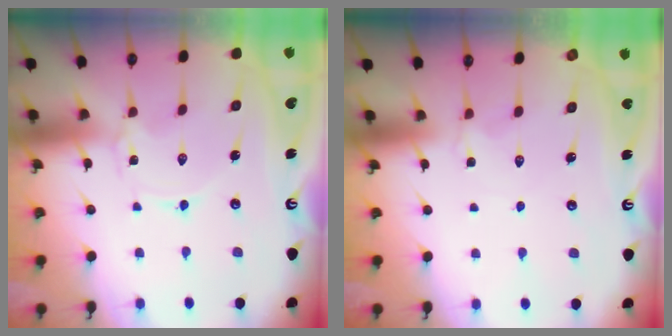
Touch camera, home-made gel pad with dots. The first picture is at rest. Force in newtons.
{"total": 1.6, "press": 1.6, "slide": 0.4}